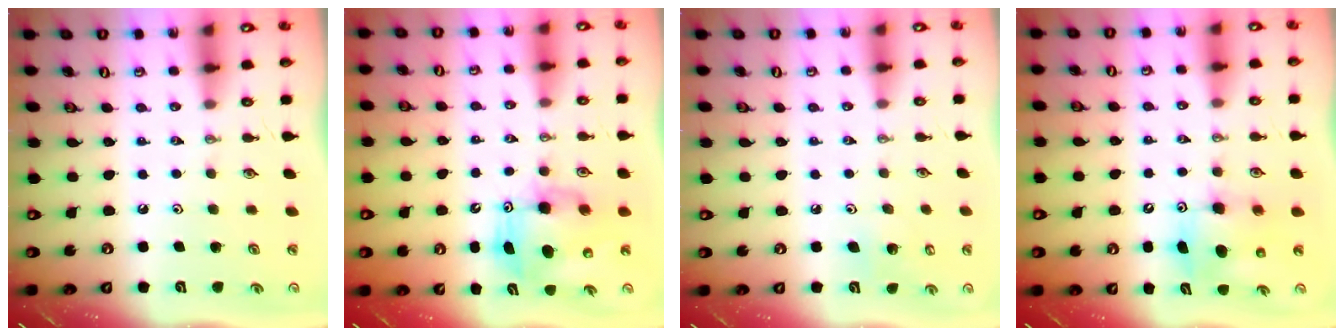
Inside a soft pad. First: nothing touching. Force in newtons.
{"total": 8.9, "press": 8.7, "slide": 1.8}
{"total": 5.7, "press": 5.7, "slide": 0.4}
{"total": 8.0, "press": 7.8, "slide": 1.8}